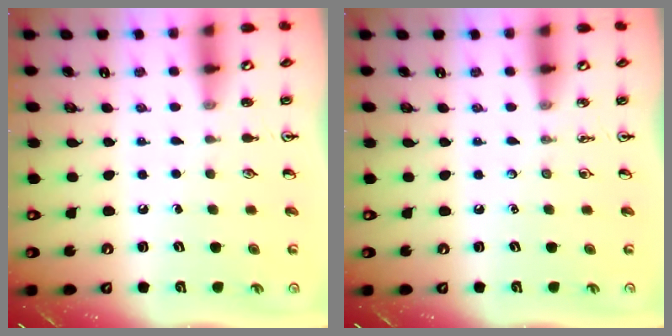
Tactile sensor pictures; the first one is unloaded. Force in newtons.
{"total": 0.0}